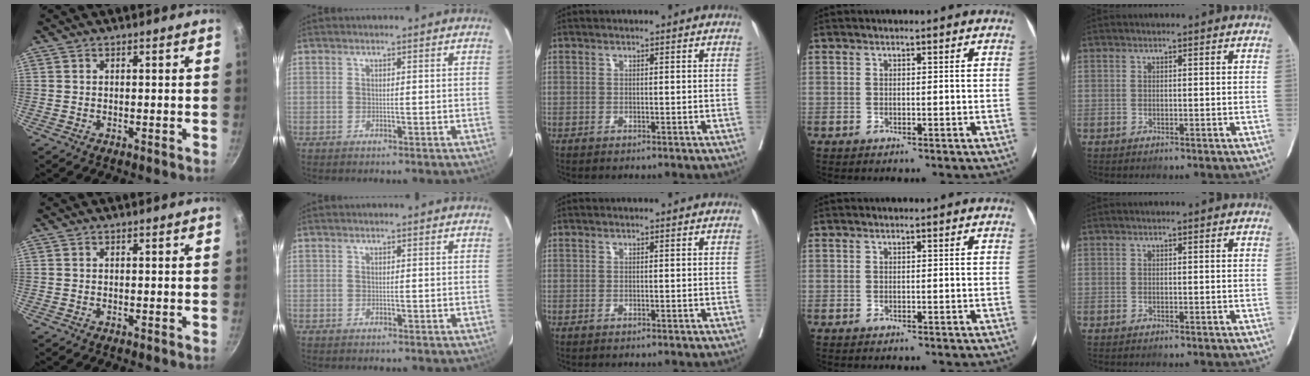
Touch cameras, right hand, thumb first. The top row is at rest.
{}